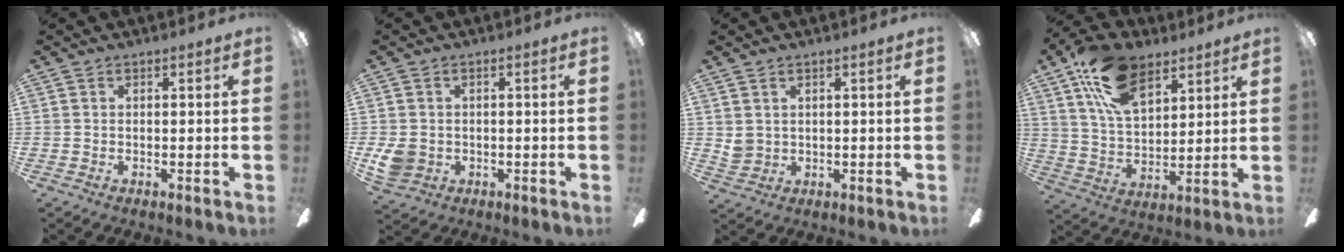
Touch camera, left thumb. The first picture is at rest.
{"total": 5.0, "force": [-0.4, 4.3, 2.4], "torque": [-0.056, 0.002, -0.007]}
{"total": 3.2, "force": [1.7, 2.6, 1.0], "torque": [-0.026, 0.000, 0.033]}
{"total": 17.4, "force": [10.3, 9.4, 10.4], "torque": [-0.187, -0.028, 0.189]}